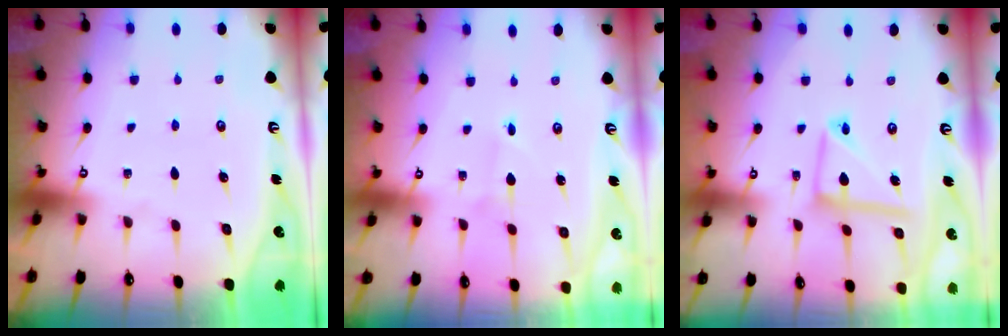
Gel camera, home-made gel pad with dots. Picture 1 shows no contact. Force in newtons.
{"total": 0.7, "press": 0.7, "slide": 0.0}
{"total": 10.1, "press": 10.1, "slide": 1.0}